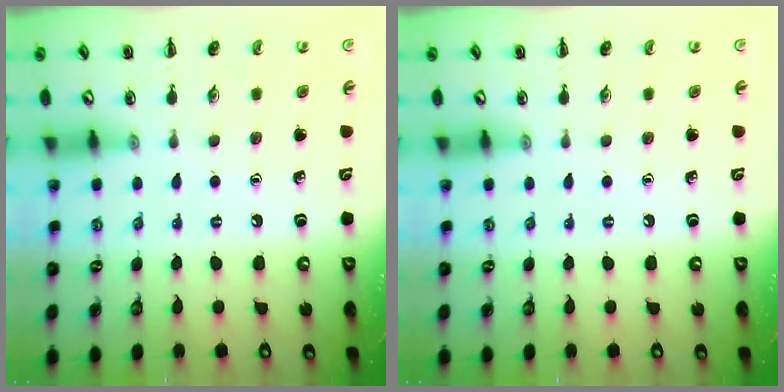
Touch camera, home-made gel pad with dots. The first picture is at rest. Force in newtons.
{"total": 0.0}